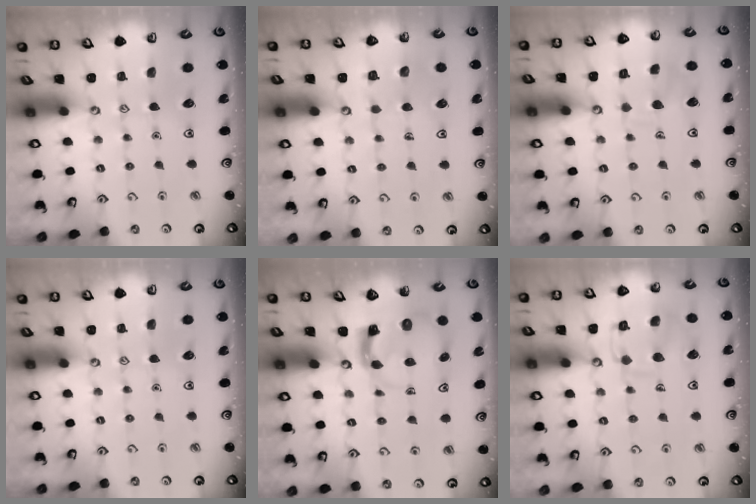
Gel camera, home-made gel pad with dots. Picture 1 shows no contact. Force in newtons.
{"total": 3.0, "press": 3.0, "slide": 0.2}
{"total": 7.2, "press": 7.1, "slide": 0.7}
{"total": 0.0}
{"total": 3.7, "press": 3.7, "slide": 0.6}
{"total": 11.1, "press": 11.1, "slide": 0.8}